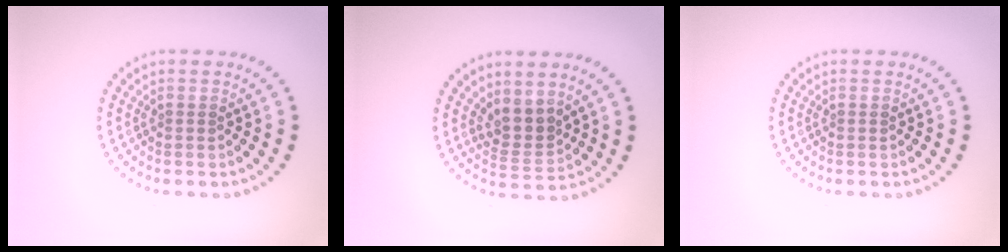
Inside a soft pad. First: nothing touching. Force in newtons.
{"total": 2.7, "press": 2.1, "slide": 1.6}
{"total": 0.0}